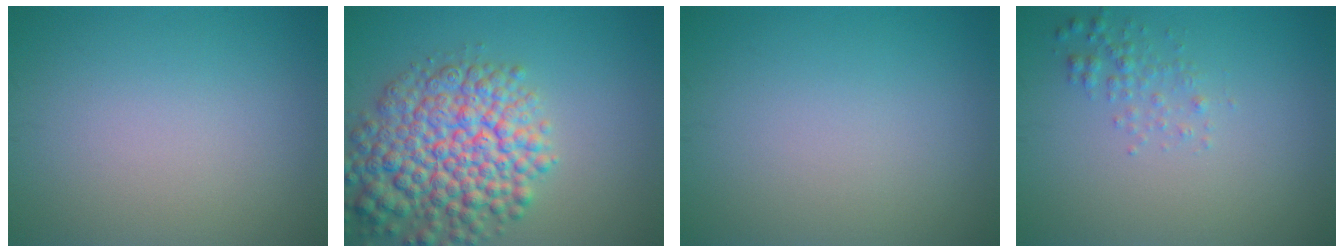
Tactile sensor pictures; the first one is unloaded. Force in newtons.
{"total": 9.1, "press": 9.1, "slide": 0.4}
{"total": 0.0}
{"total": 1.5, "press": 1.5, "slide": 0.1}